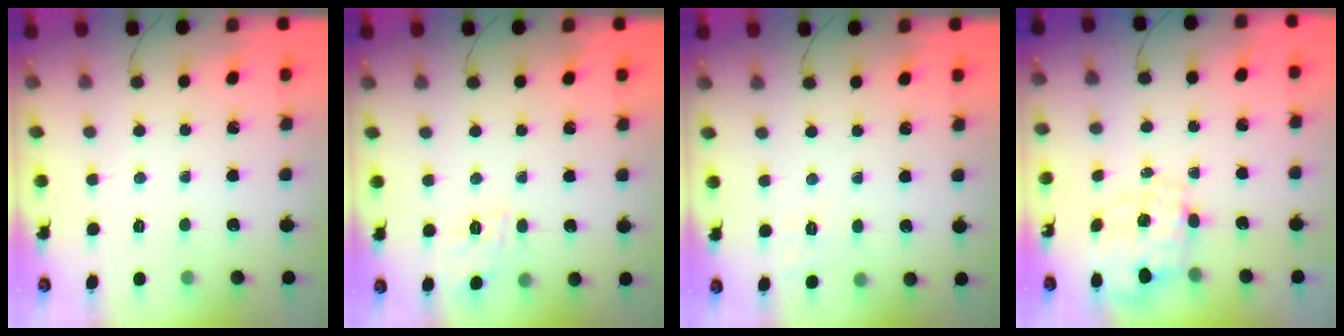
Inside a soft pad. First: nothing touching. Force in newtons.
{"total": 2.1, "press": 1.6, "slide": 1.5}
{"total": 2.0, "press": 1.1, "slide": 1.7}
{"total": 2.0, "press": 1.7, "slide": 1.1}